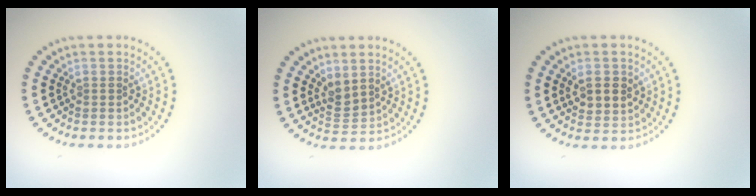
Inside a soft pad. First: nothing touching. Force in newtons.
{"total": 1.9, "press": 1.6, "slide": 1.1}
{"total": 2.7, "press": 2.6, "slide": 0.6}